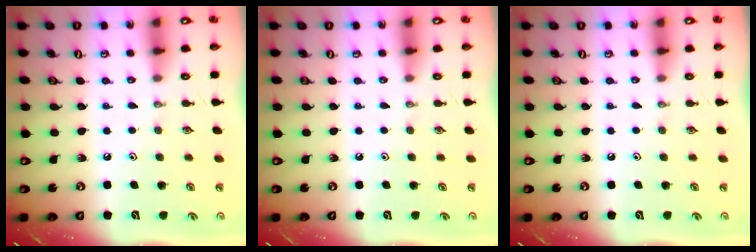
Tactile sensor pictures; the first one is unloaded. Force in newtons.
{"total": 0.0}
{"total": 0.0}